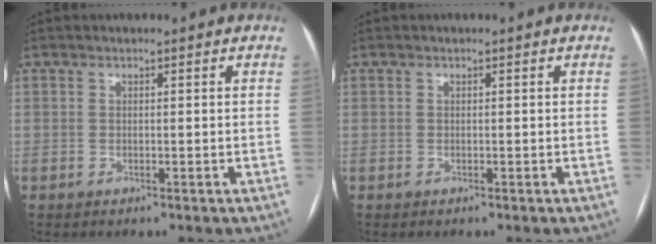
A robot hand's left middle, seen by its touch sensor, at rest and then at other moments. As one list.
[{"total": 0.0}]